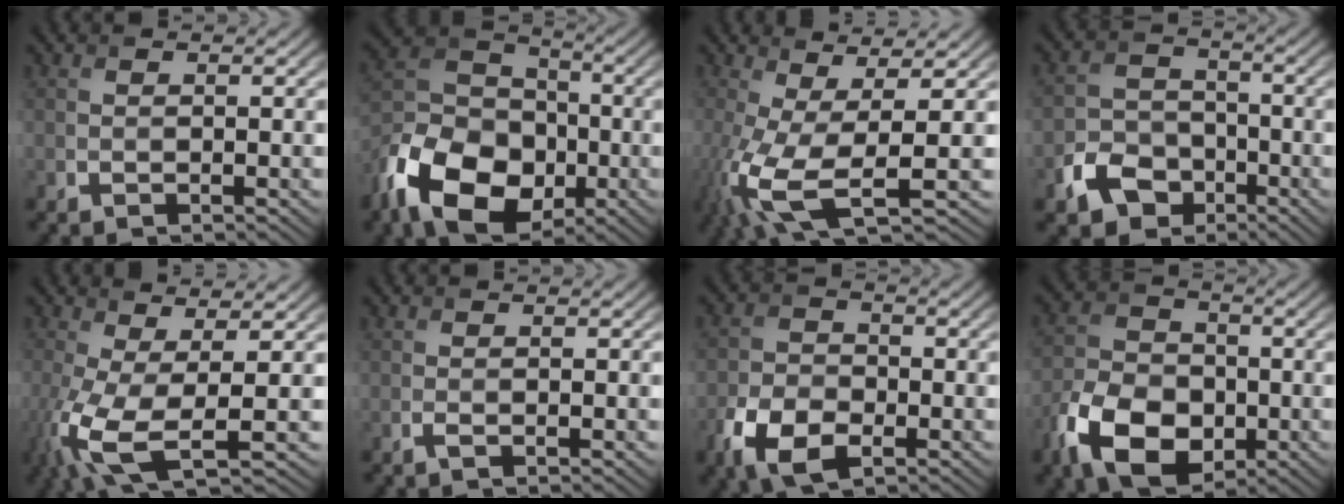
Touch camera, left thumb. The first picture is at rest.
{"total": 15.2, "force": [-6.9, 10.3, 8.9], "torque": [-0.209, -0.030, -0.151]}
{"total": 9.0, "force": [-2.0, 2.9, 8.3], "torque": [-0.191, -0.025, -0.034]}
{"total": 6.8, "force": [-3.6, 4.9, 3.0], "torque": [-0.069, -0.009, -0.078]}
{"total": 8.1, "force": [-1.7, 2.7, 7.4], "torque": [-0.182, -0.025, -0.032]}
{"total": 0.7, "force": [-0.3, 0.1, 0.6], "torque": [-0.014, -0.002, -0.007]}
{"total": 7.5, "force": [-3.7, 4.5, 4.7], "torque": [-0.109, -0.012, -0.075]}
{"total": 11.2, "force": [-4.8, 7.5, 6.9], "torque": [-0.160, -0.016, -0.102]}